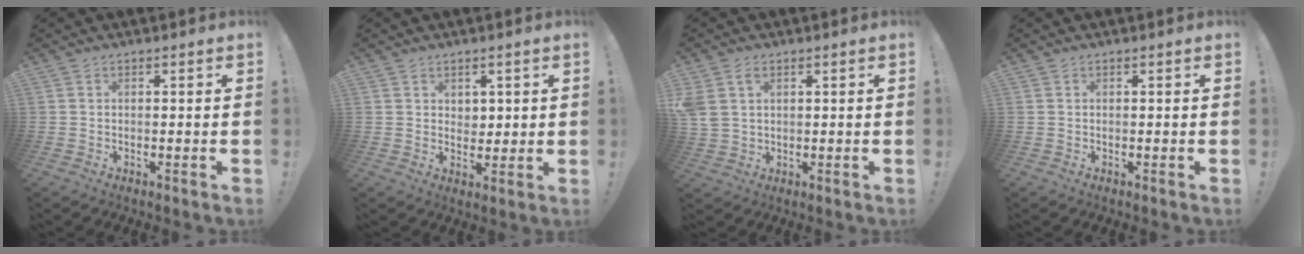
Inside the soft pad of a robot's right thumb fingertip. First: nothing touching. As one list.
[{"total": 3.9, "force": [2.3, 3.1, 0.8], "torque": [-0.005, -0.015, 0.040]}, {"total": 4.9, "force": [2.2, 3.4, 2.8], "torque": [-0.048, -0.008, 0.043]}, {"total": 0.0}]